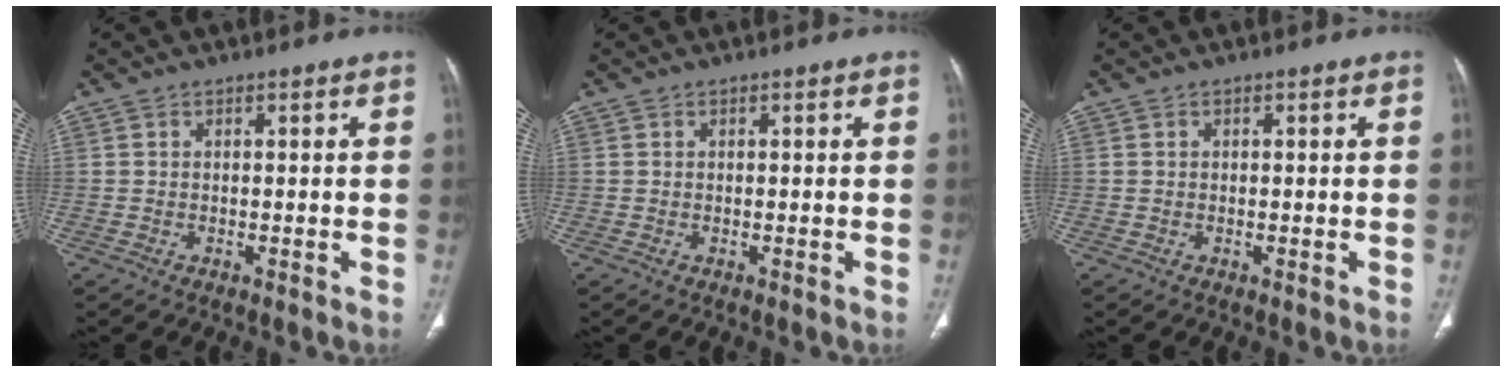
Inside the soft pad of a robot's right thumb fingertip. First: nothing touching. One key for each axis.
{"total": 0.0}
{"total": 0.0}